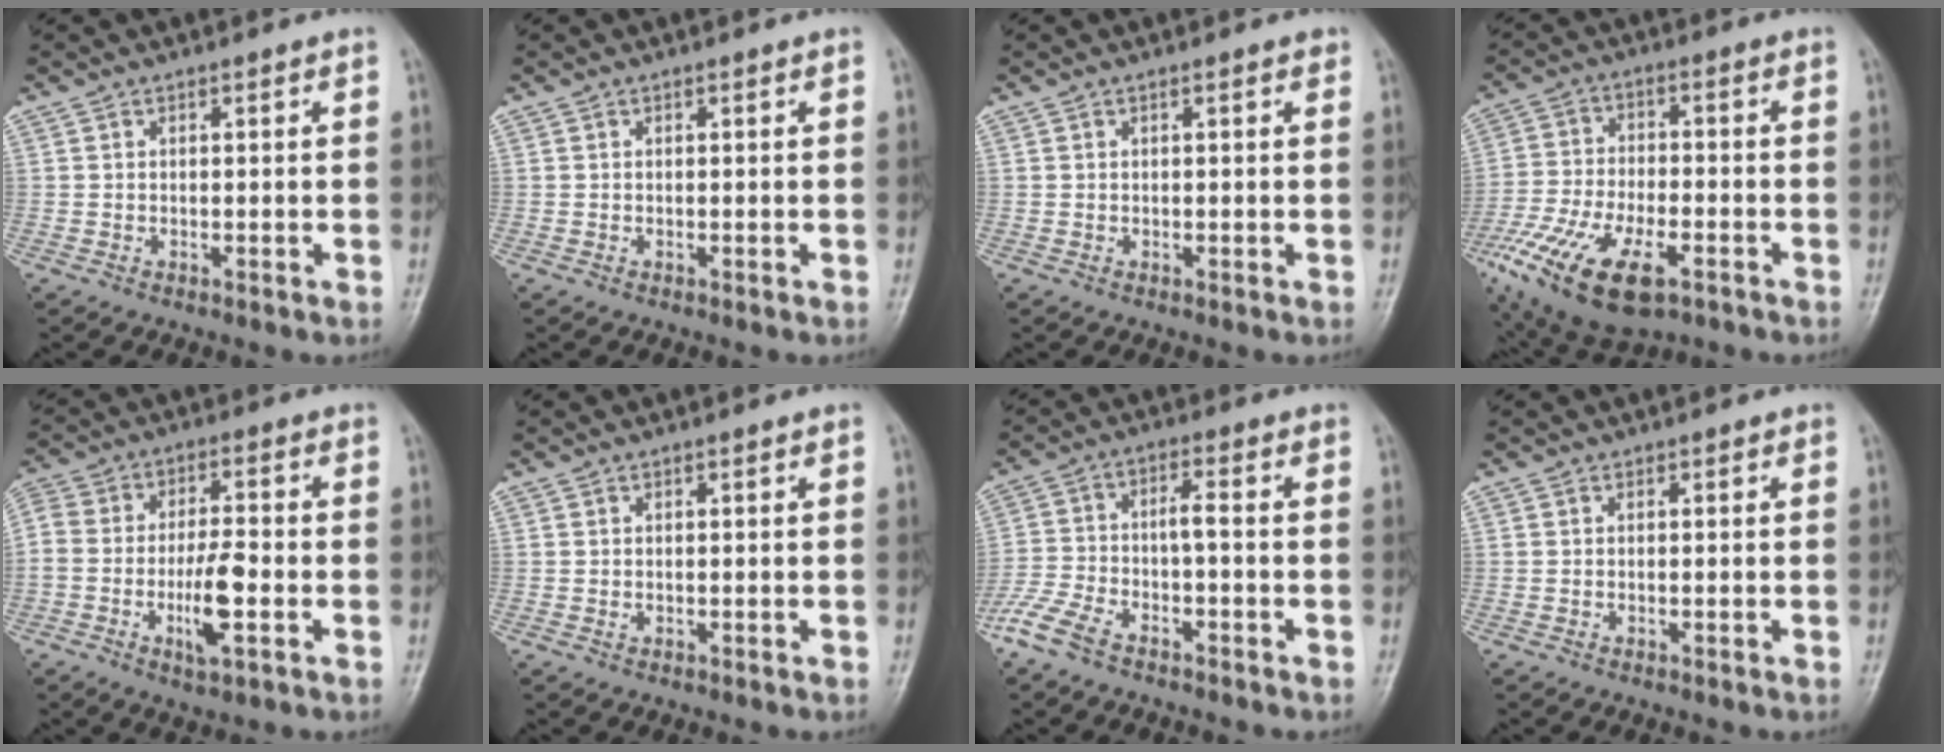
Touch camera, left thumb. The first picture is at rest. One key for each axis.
{"total": 0.0}
{"total": 1.2, "fx": 0.7, "fy": 0.2, "fz": 1.0, "tx": -0.016, "ty": 0.009, "tz": 0.010}
{"total": 18.6, "fx": -8.9, "fy": 8.3, "fz": 14.0, "tx": -0.301, "ty": 0.003, "tz": -0.152}
{"total": 12.6, "fx": -3.5, "fy": 5.1, "fz": 11.0, "tx": -0.213, "ty": 0.022, "tz": -0.062}
{"total": 0.7, "fx": 0.2, "fy": 0.2, "fz": 0.7, "tx": -0.017, "ty": 0.012, "tz": 0.008}
{"total": 8.5, "fx": -5.0, "fy": 2.5, "fz": 6.4, "tx": -0.145, "ty": 0.026, "tz": -0.099}
{"total": 0.0}